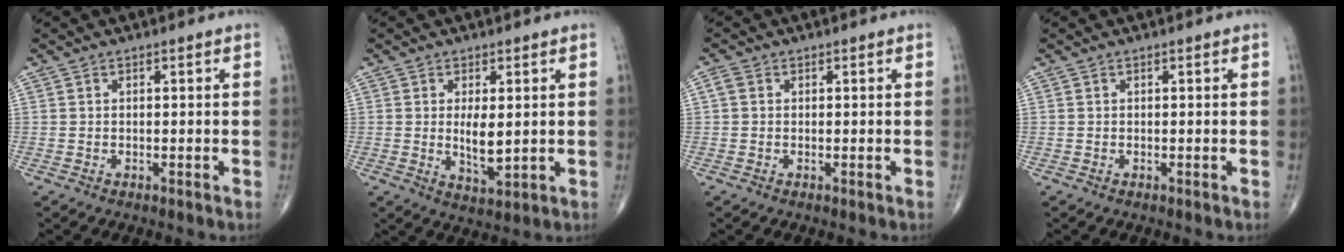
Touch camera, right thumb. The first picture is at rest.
{"total": 5.5, "force": [0.5, 2.2, 5.0], "torque": [-0.079, -0.015, 0.015]}
{"total": 1.6, "force": [0.3, 1.3, 0.9], "torque": [-0.019, 0.007, 0.004]}
{"total": 0.0}